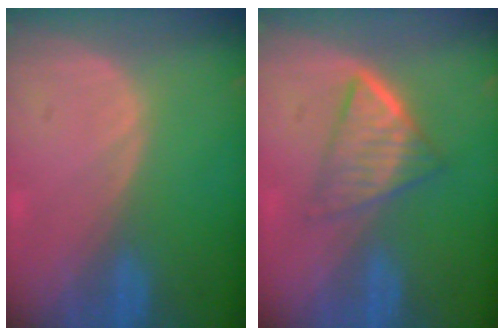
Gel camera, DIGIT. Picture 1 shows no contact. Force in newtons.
{"total": 6.6, "press": 5.6, "slide": 3.4}